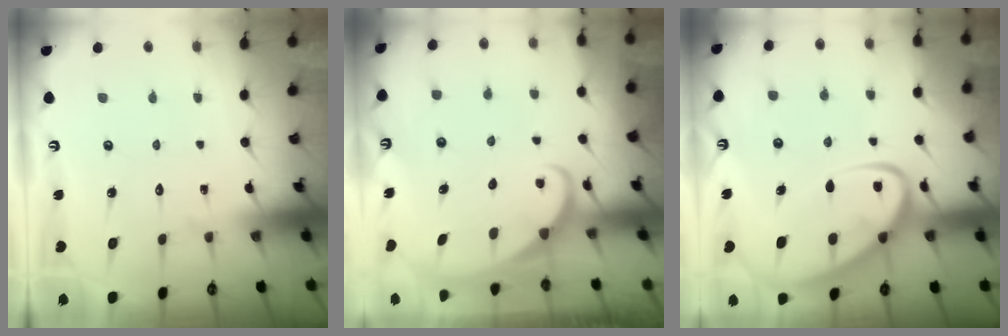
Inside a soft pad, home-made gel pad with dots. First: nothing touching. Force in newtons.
{"total": 1.8, "press": 1.7, "slide": 0.1}
{"total": 10.9, "press": 10.9, "slide": 1.1}